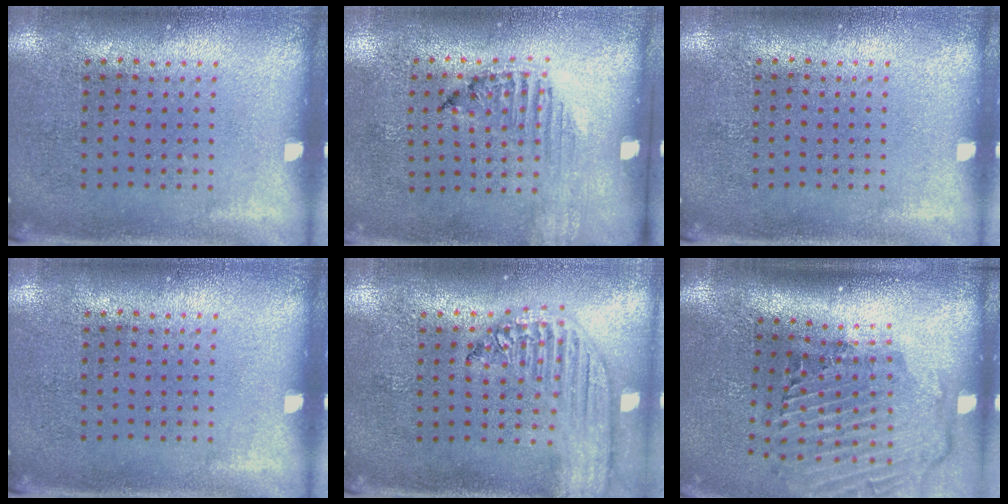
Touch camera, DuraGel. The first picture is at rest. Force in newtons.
{"total": 1.2, "press": 1.2, "slide": 0.4}
{"total": 0.0}
{"total": 0.0}
{"total": 2.3, "press": 1.9, "slide": 1.2}
{"total": 3.0, "press": 2.1, "slide": 2.1}